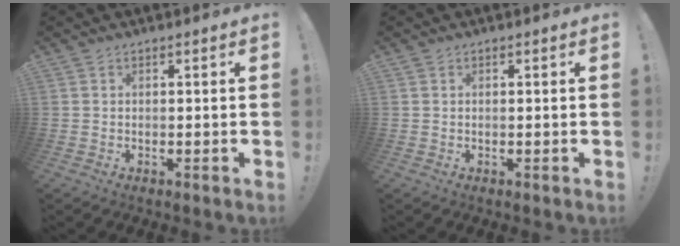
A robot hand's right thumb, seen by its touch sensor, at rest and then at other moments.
{"total": 0.0}